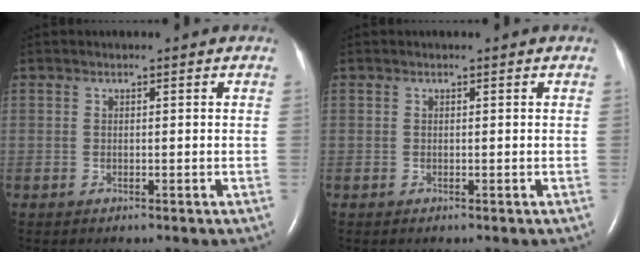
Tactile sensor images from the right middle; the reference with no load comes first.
{"total": 0.0}